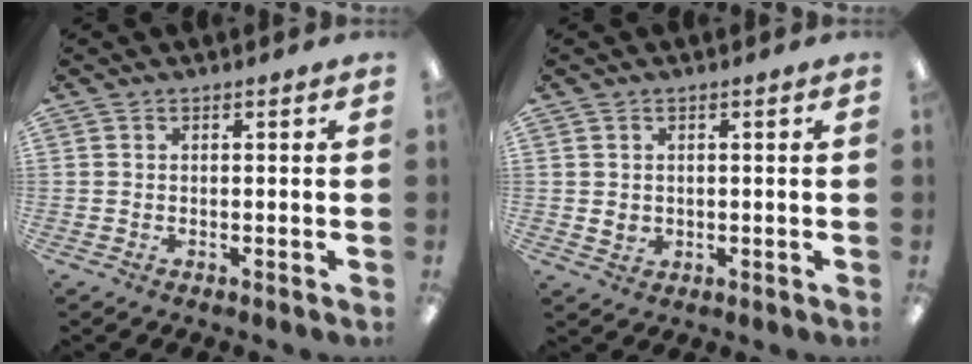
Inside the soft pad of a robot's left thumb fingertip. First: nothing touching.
{"total": 2.2, "force": [0.8, 1.9, 0.7], "torque": [-0.007, 0.000, 0.011]}